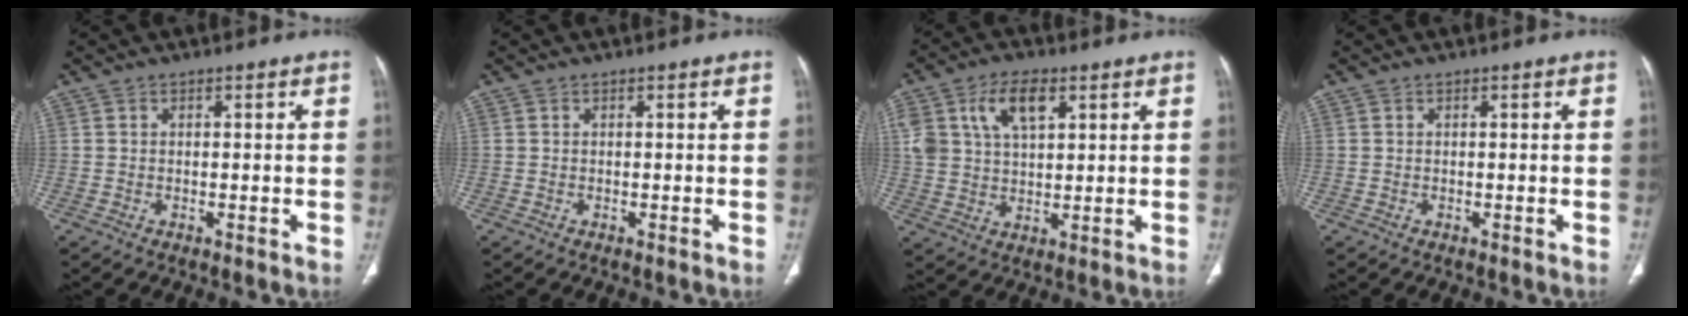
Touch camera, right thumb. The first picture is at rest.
{"total": 0.0}
{"total": 10.5, "force": [4.5, 5.8, 7.5], "torque": [-0.136, -0.002, 0.089]}
{"total": 0.0}